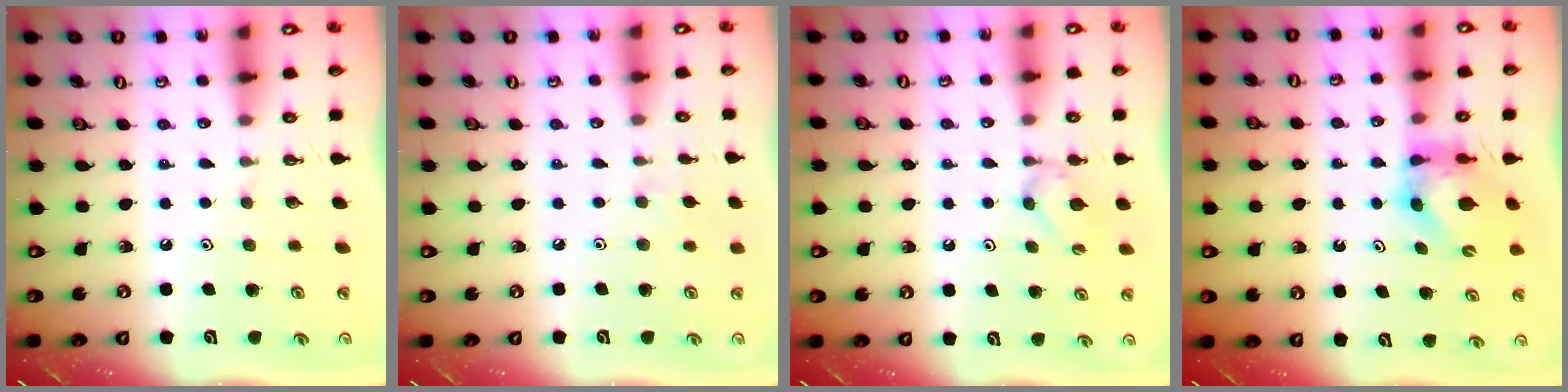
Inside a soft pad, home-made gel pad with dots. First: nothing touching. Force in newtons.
{"total": 6.1, "press": 6.0, "slide": 0.9}
{"total": 5.4, "press": 5.3, "slide": 0.7}
{"total": 5.6, "press": 5.6, "slide": 0.7}